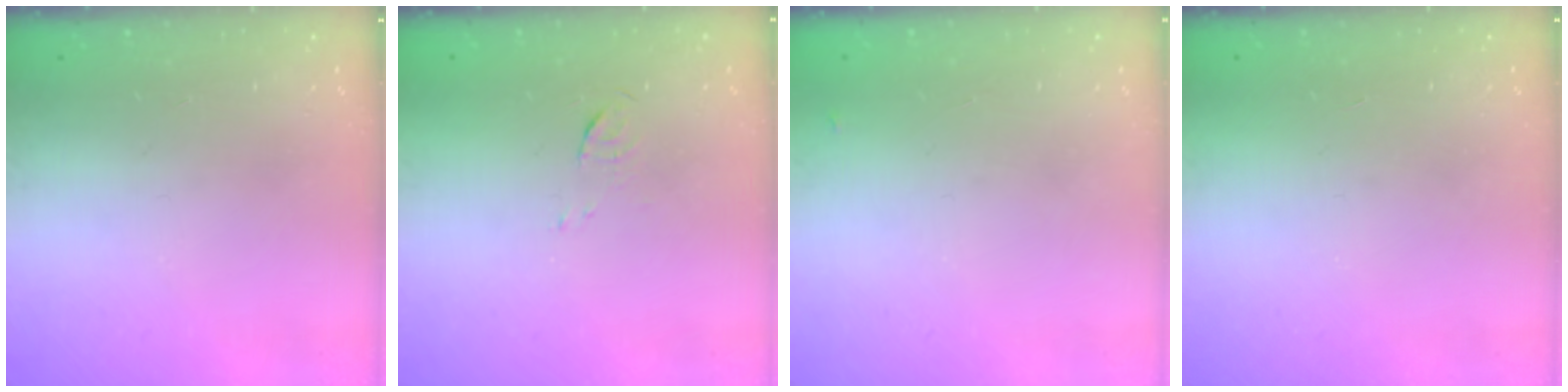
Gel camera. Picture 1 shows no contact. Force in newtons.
{"total": 3.9, "press": 3.7, "slide": 1.2}
{"total": 2.8, "press": 2.8, "slide": 0.4}
{"total": 1.5, "press": 1.5, "slide": 0.1}